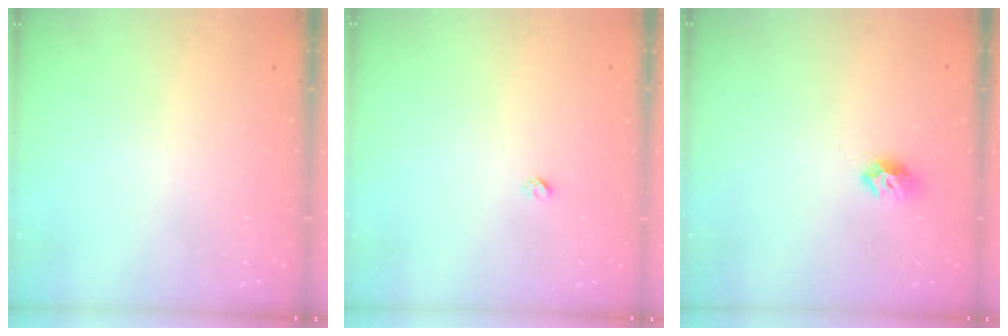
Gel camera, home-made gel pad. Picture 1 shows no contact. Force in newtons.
{"total": 1.9, "press": 1.9, "slide": 0.1}
{"total": 7.6, "press": 7.6, "slide": 0.4}